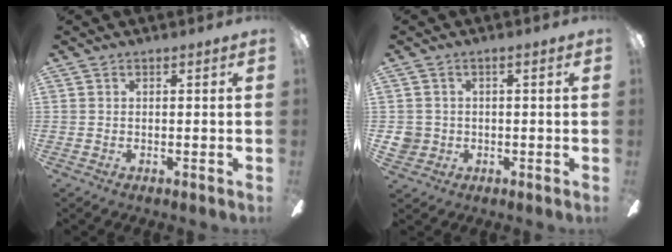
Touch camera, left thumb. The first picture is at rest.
{"total": 3.5, "force": [-0.5, 3.3, 0.9], "torque": [-0.026, 0.007, -0.009]}